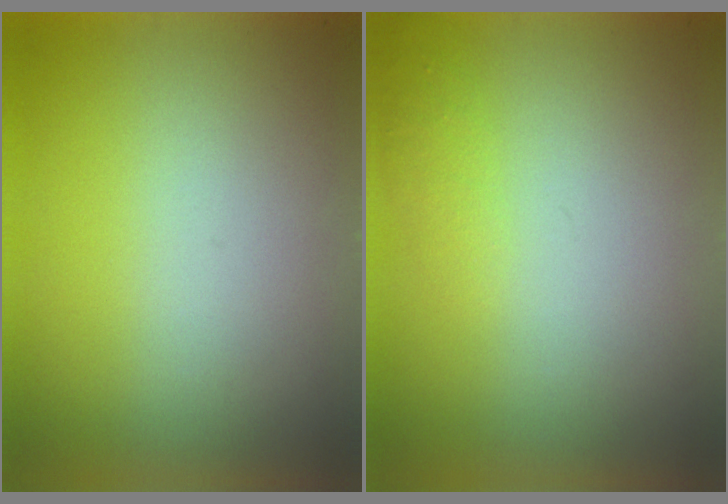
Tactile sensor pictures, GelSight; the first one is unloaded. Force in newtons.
{"total": 1.1}